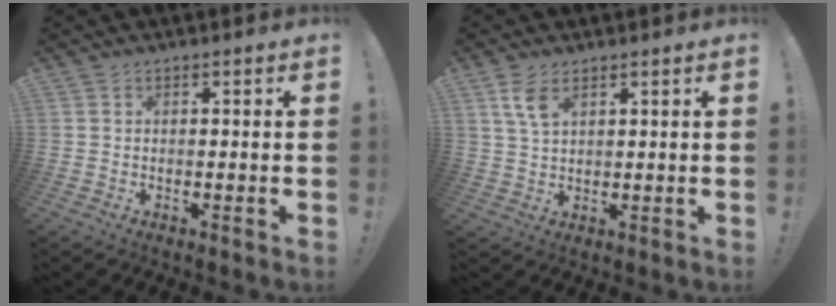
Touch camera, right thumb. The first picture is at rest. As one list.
[{"total": 5.7, "force": [3.0, 2.8, 3.9], "torque": [-0.067, -0.012, 0.057]}]